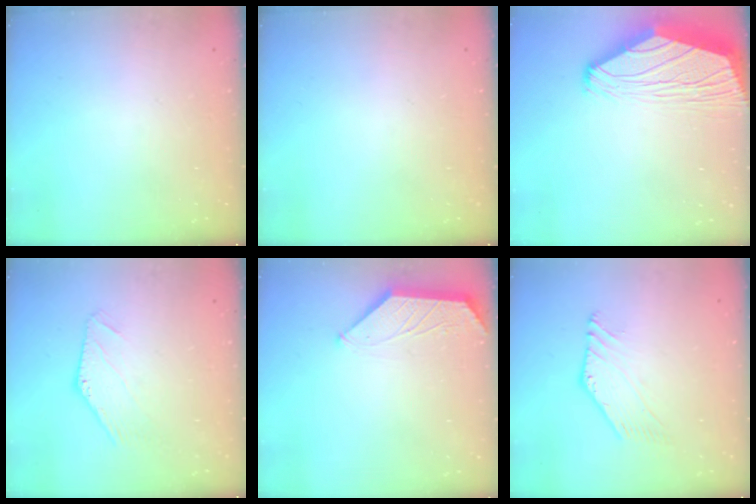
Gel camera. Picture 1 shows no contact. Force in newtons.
{"total": 0.0}
{"total": 6.9, "press": 6.8, "slide": 1.3}
{"total": 0.0}
{"total": 1.2, "press": 1.1, "slide": 0.3}
{"total": 0.8, "press": 0.7, "slide": 0.2}